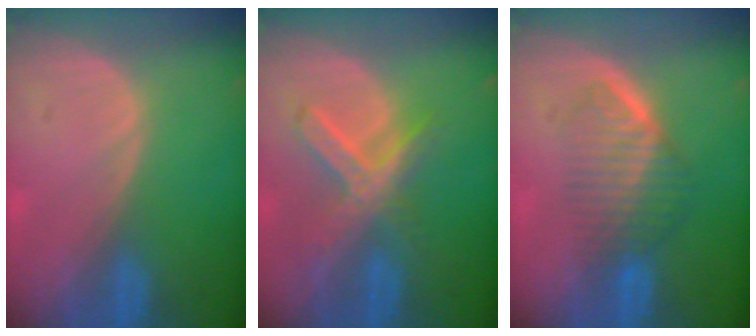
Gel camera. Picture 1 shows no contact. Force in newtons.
{"total": 7.4, "press": 6.2, "slide": 4.0}
{"total": 6.5, "press": 5.9, "slide": 2.9}